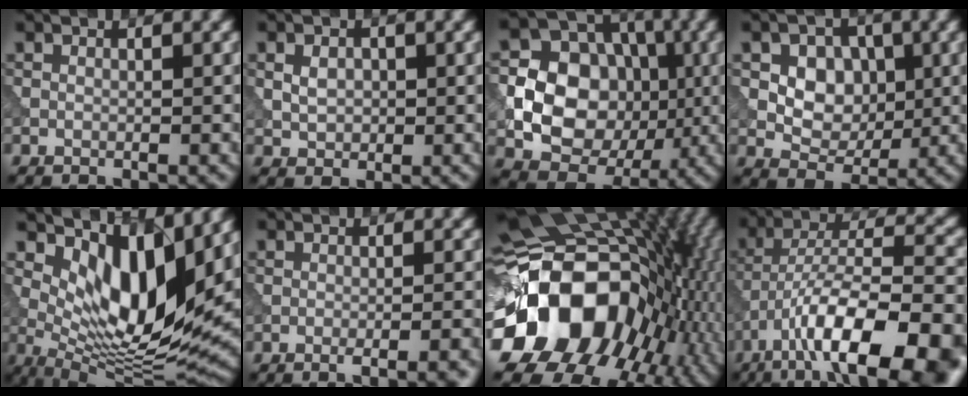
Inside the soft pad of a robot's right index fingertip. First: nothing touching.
{"total": 1.8, "force": [0.2, 1.5, 1.0], "torque": [-0.022, -0.002, 0.004]}
{"total": 12.0, "force": [-1.0, 10.1, 6.4], "torque": [-0.103, 0.002, -0.033]}
{"total": 4.6, "force": [0.6, 3.6, 2.9], "torque": [-0.045, -0.005, 0.001]}
{"total": 10.4, "force": [4.1, 3.8, 8.7], "torque": [-0.141, -0.021, 0.085]}
{"total": 3.7, "force": [-1.8, 1.0, 3.1], "torque": [-0.013, 0.010, -0.020]}
{"total": 19.2, "force": [-4.2, 14.5, 11.9], "torque": [-0.218, -0.014, -0.071]}
{"total": 14.5, "force": [-8.1, 5.0, 10.9], "torque": [-0.179, 0.008, -0.132]}